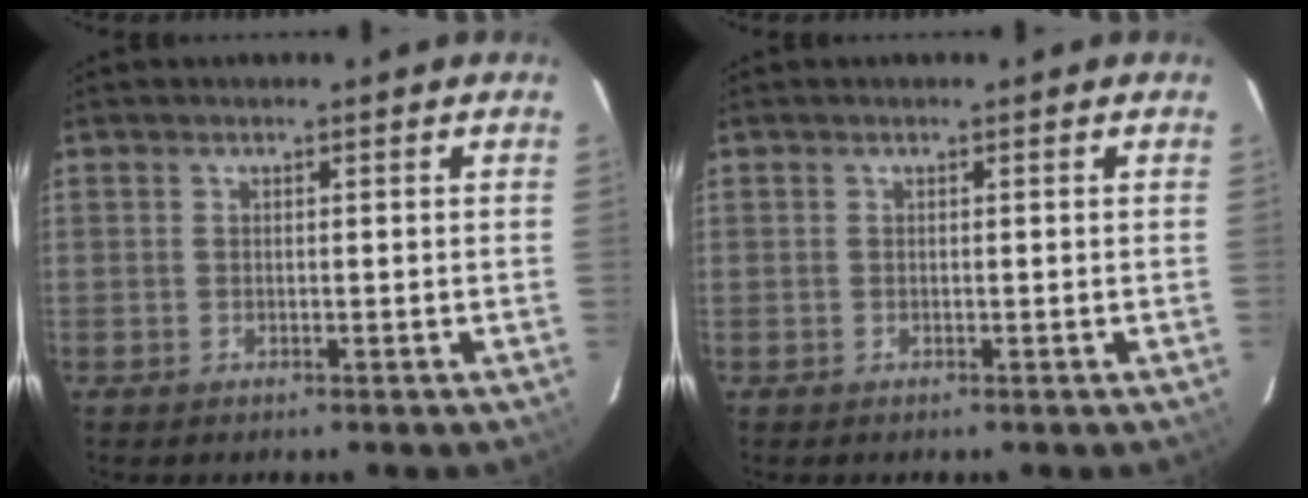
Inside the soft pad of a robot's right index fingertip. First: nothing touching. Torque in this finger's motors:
{"motor_torque": [0.00, 0.00, 0.00, 0.00]}